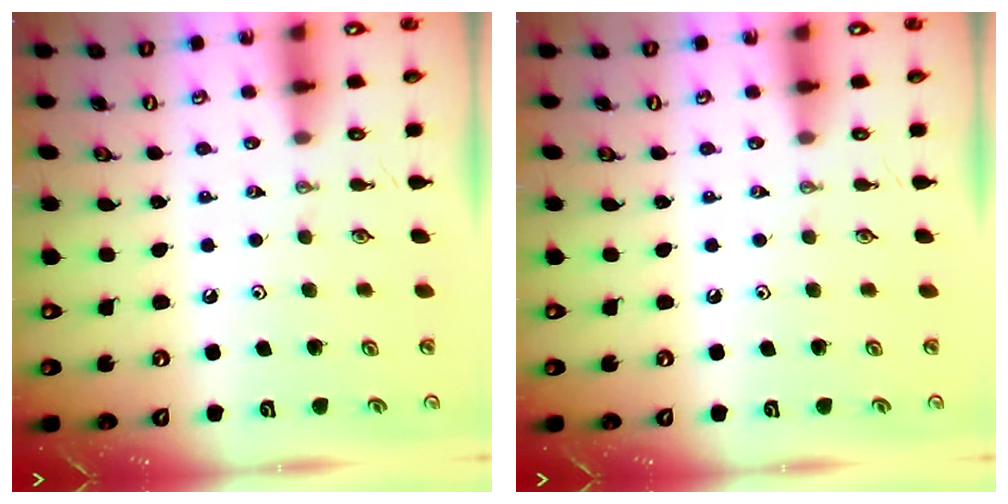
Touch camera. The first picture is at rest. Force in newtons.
{"total": 0.0}